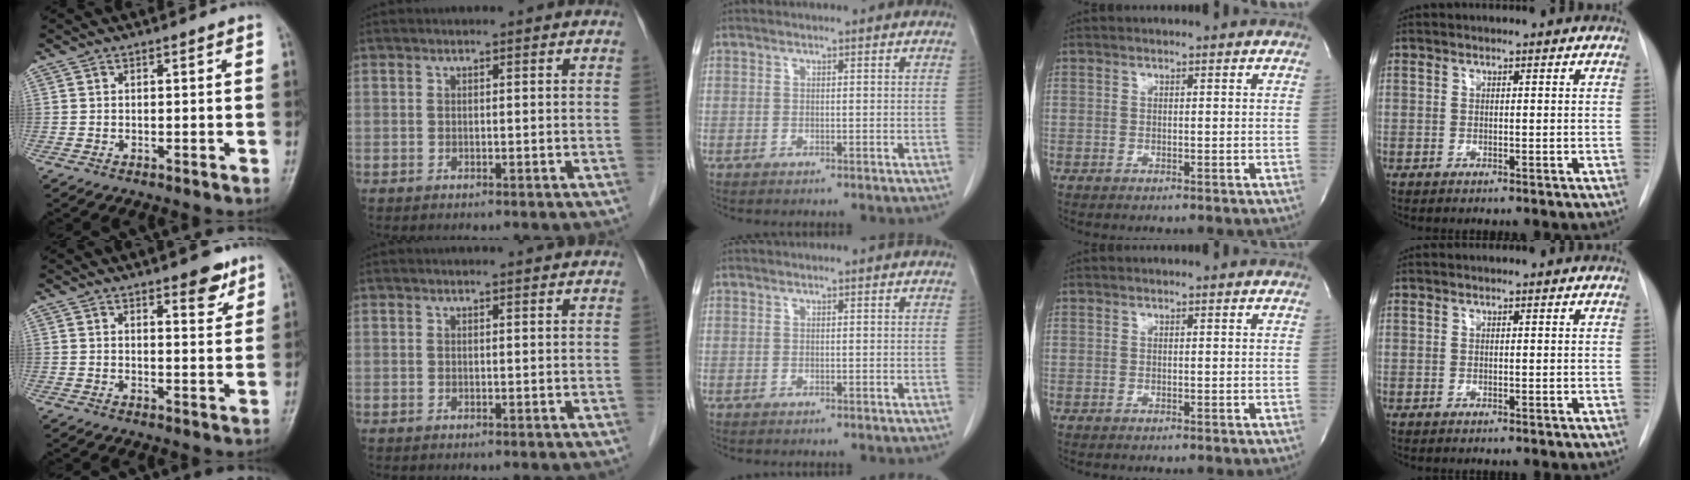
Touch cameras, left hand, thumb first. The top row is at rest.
{"thumb": {"total": 5.4, "force": [3.6, 1.9, 3.5], "torque": [-0.030, -0.023, 0.046]}, "index": {"total": 1.4, "force": [1.3, -0.1, 0.3], "torque": [-0.011, 0.002, 0.017]}}